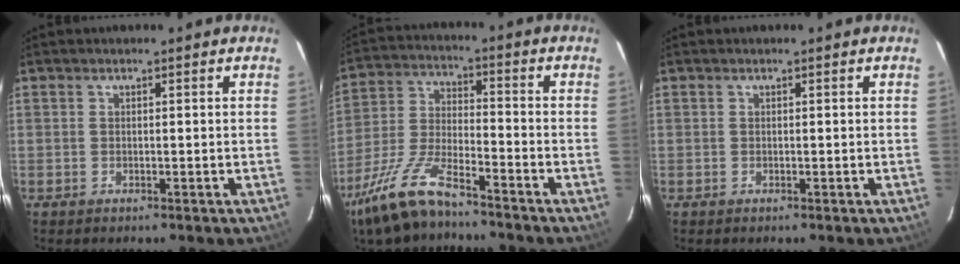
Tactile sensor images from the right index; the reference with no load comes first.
{"total": 13.8, "force": [-10.3, 3.7, 8.4], "torque": [-0.190, -0.010, -0.202]}
{"total": 0.0}